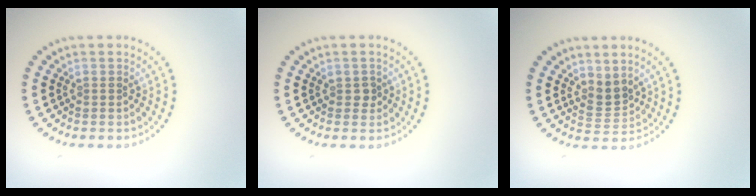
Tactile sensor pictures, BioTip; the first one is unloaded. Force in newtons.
{"total": 0.9, "press": 0.8, "slide": 0.3}
{"total": 2.2, "press": 1.7, "slide": 1.3}